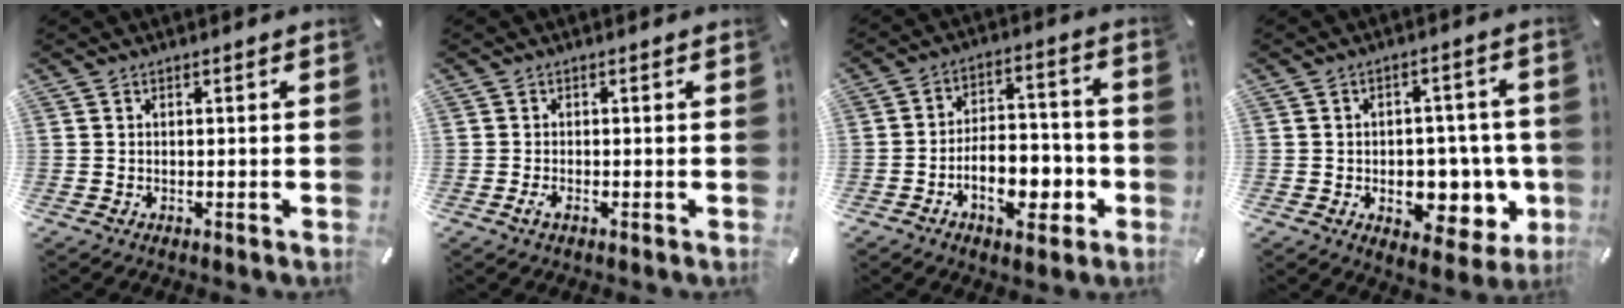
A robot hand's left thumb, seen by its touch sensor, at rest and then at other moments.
{"total": 1.6, "force": [-0.6, 0.4, 1.4], "torque": [-0.024, -0.001, -0.009]}
{"total": 12.2, "force": [-4.8, 7.9, 8.0], "torque": [-0.117, 0.021, -0.083]}
{"total": 11.3, "force": [-1.9, 7.4, 8.3], "torque": [-0.099, 0.004, -0.020]}